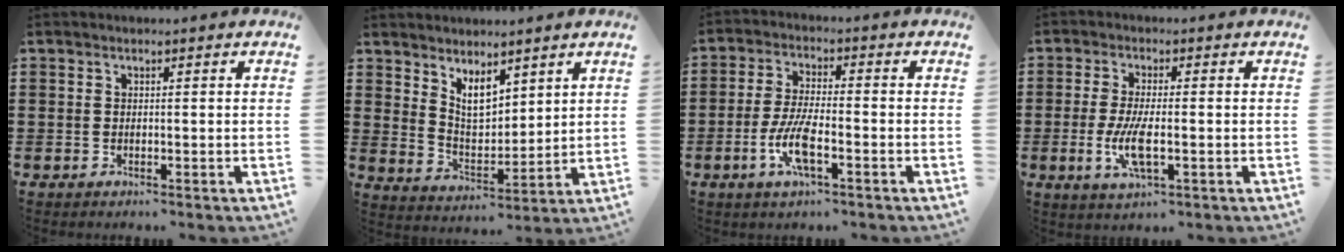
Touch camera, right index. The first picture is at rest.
{"total": 6.2, "force": [4.0, 2.9, 3.6], "torque": [-0.076, -0.011, 0.073]}
{"total": 6.8, "force": [-2.6, 1.8, 6.0], "torque": [-0.132, -0.011, -0.052]}
{"total": 6.4, "force": [-1.6, 1.9, 5.9], "torque": [-0.133, -0.012, -0.034]}